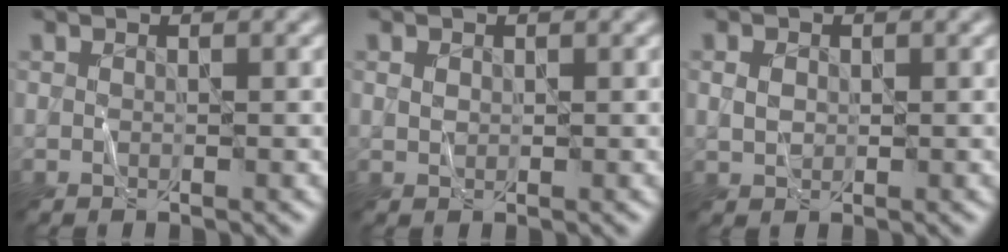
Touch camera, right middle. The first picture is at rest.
{"total": 0.8, "force": [0.3, 0.7, 0.4], "torque": [-0.010, 0.000, 0.006]}
{"total": 1.6, "force": [0.2, 1.2, 0.9], "torque": [-0.021, 0.002, 0.005]}